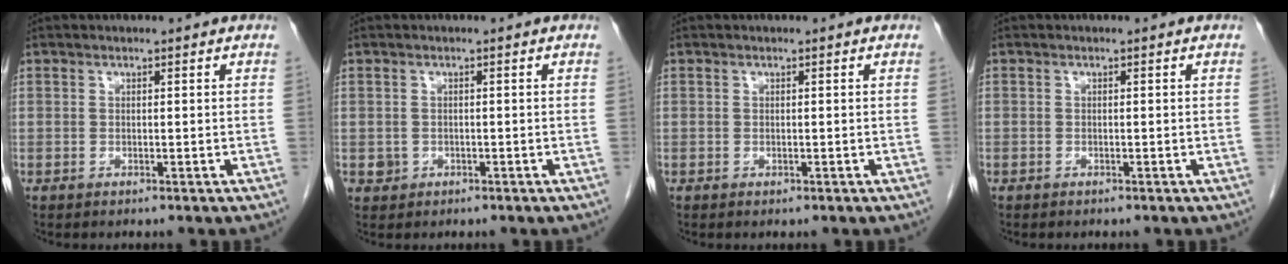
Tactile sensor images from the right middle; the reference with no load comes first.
{"total": 1.4, "force": [-0.4, 1.3, 0.2], "torque": [-0.004, 0.004, -0.002]}
{"total": 0.0}
{"total": 0.0}